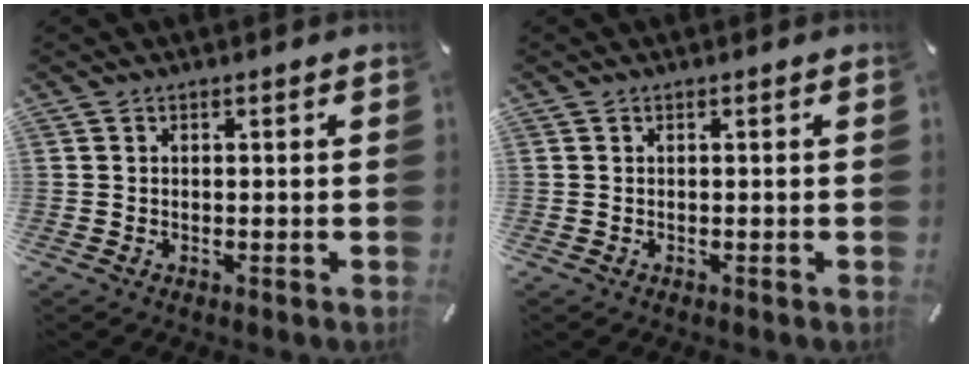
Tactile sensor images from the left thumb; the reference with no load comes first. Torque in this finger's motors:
{"motor_torque": [-0.11, -0.11, 0.00, 0.00, 0.00]}